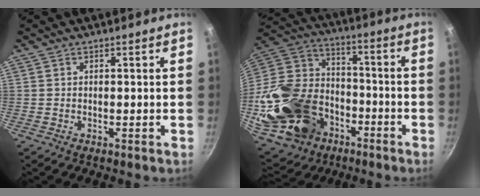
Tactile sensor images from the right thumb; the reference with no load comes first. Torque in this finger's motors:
{"motor_torque": [0.40, 1.41, 1.41, -1.37, 0.22]}